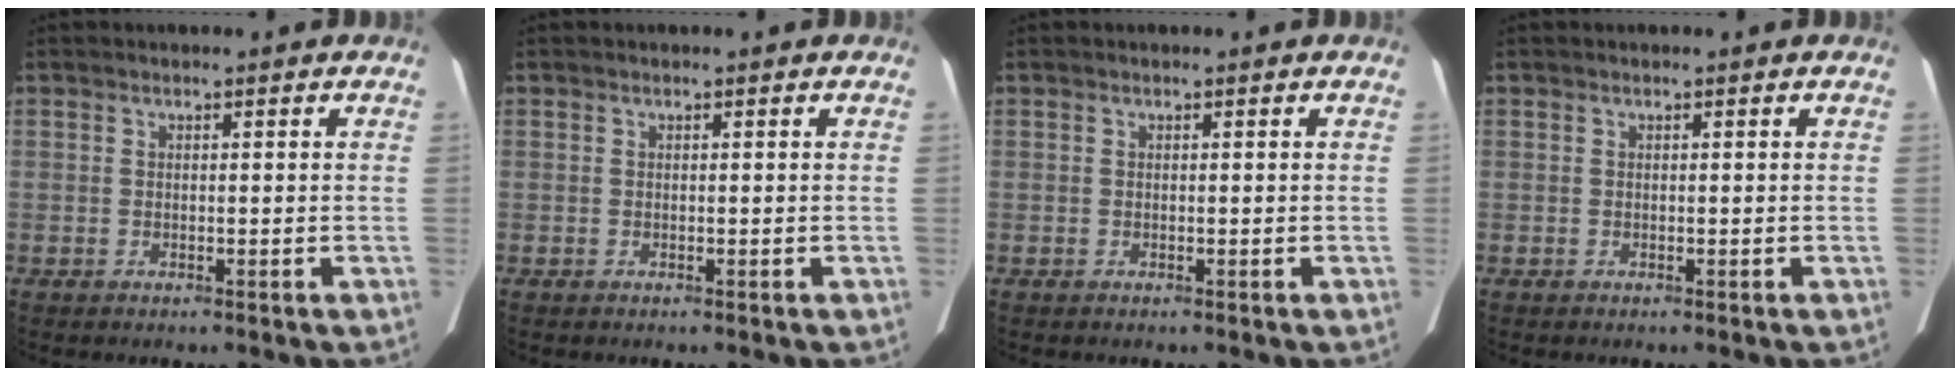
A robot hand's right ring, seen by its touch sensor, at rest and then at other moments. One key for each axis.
{"total": 0.0}
{"total": 0.0}
{"total": 0.0}